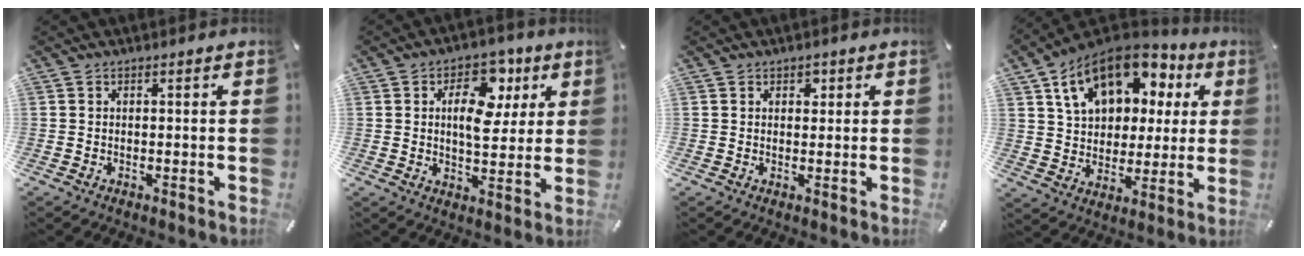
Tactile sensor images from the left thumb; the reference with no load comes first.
{"total": 12.5, "force": [3.8, 8.0, 8.8], "torque": [-0.114, -0.007, 0.061]}
{"total": 1.6, "force": [0.7, 1.3, 0.4], "torque": [0.006, -0.003, 0.008]}
{"total": 17.5, "force": [9.2, 11.6, 9.2], "torque": [-0.169, -0.033, 0.170]}